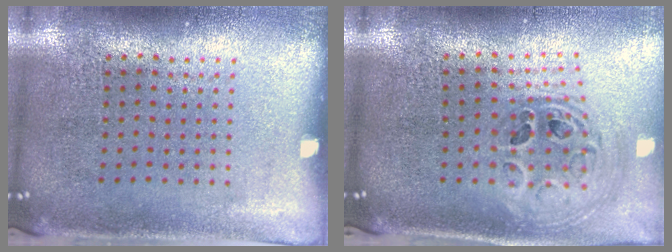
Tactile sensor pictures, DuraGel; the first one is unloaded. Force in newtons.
{"total": 1.2, "press": 1.1, "slide": 0.5}